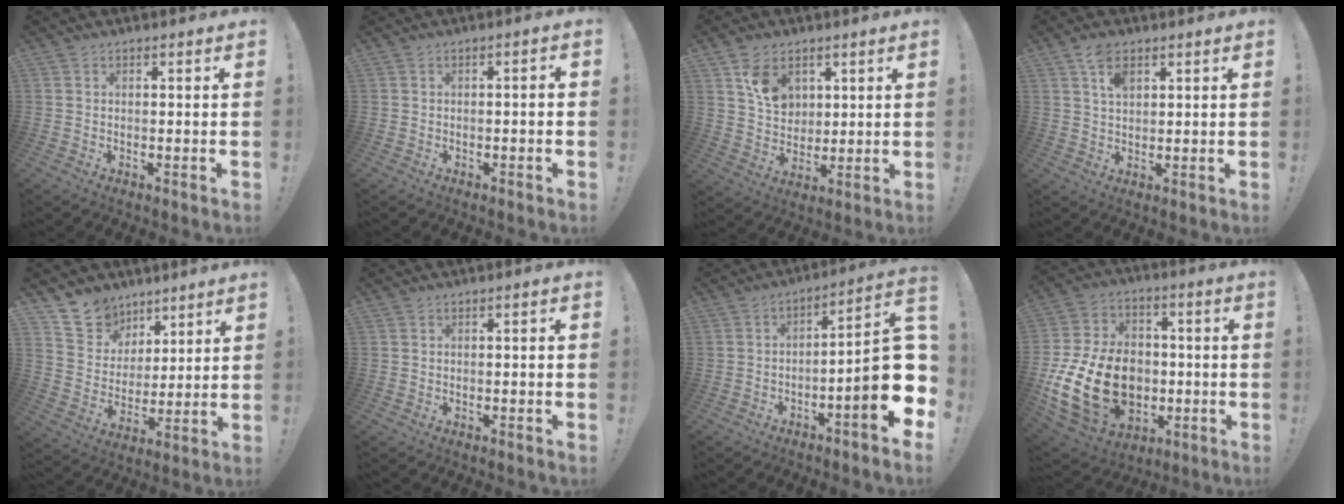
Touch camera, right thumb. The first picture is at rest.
{"total": 1.5, "force": [-0.6, -0.1, 1.4], "torque": [-0.024, 0.001, -0.010]}
{"total": 9.8, "force": [4.8, 7.3, 4.3], "torque": [-0.059, -0.020, 0.094]}
{"total": 5.8, "force": [3.1, 3.2, 3.8], "torque": [-0.064, -0.007, 0.056]}
{"total": 12.0, "force": [8.5, 8.2, 2.2], "torque": [-0.038, -0.062, 0.167]}
{"total": 1.0, "force": [-0.6, -0.2, 0.8], "torque": [-0.014, 0.000, -0.011]}
{"total": 16.0, "force": [-3.3, 2.7, 15.5], "torque": [-0.203, 0.009, -0.051]}
{"total": 22.7, "force": [-5.1, 16.2, 15.0], "torque": [-0.291, 0.034, -0.063]}